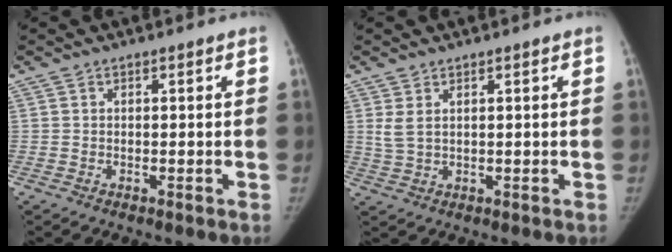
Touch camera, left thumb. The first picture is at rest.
{"total": 2.9, "force": [1.4, 1.2, 2.3], "torque": [-0.051, -0.004, 0.036]}